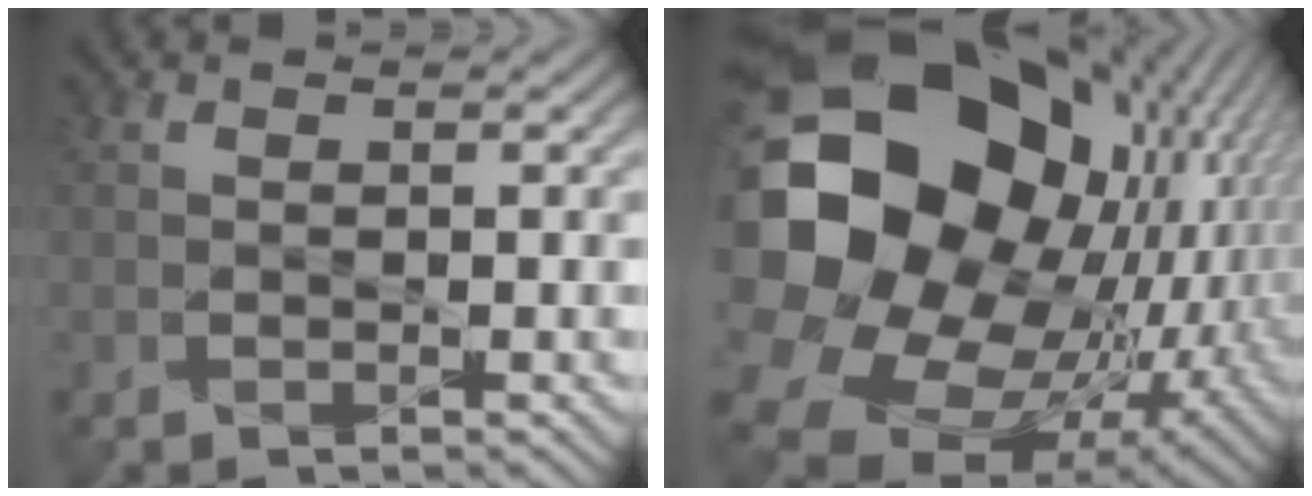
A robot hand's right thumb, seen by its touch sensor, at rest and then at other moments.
{"total": 23.4, "force": [2.3, 17.9, 14.9], "torque": [-0.346, -0.050, 0.066]}